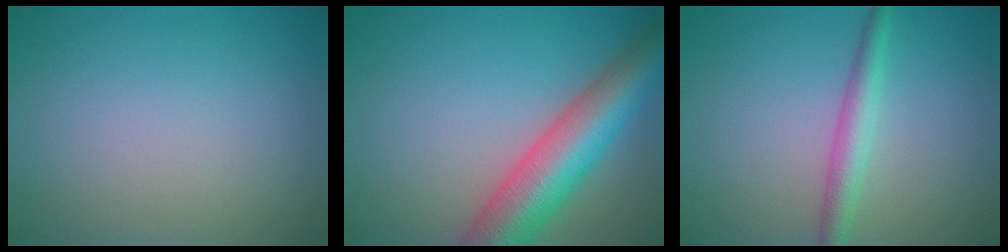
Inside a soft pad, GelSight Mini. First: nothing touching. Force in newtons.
{"total": 8.8, "press": 8.8, "slide": 0.3}
{"total": 2.7, "press": 2.7, "slide": 0.0}